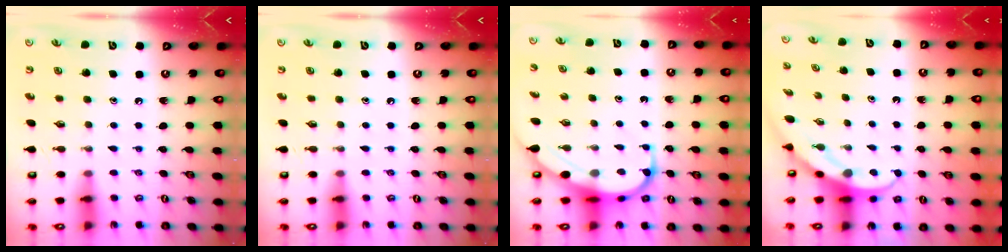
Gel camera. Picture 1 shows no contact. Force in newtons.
{"total": 0.0}
{"total": 8.4, "press": 8.4, "slide": 0.8}
{"total": 4.0, "press": 3.9, "slide": 0.4}